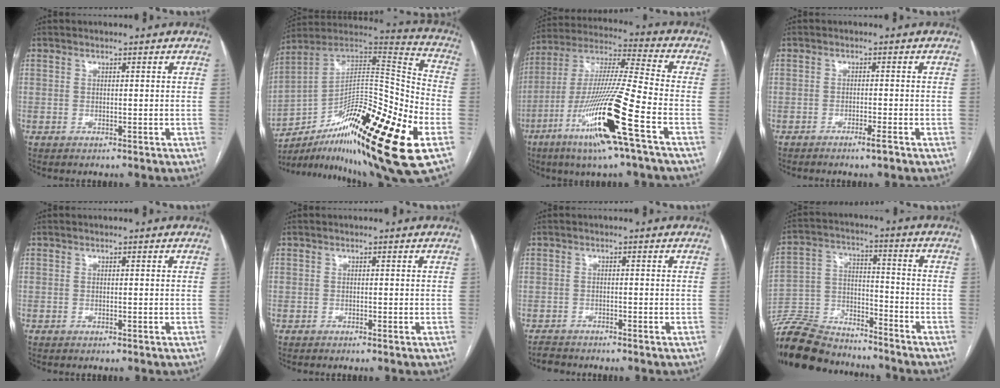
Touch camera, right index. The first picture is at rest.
{"total": 28.8, "force": [-13.0, 4.0, 25.4], "torque": [-0.367, -0.001, -0.209]}
{"total": 19.1, "force": [-8.2, -0.6, 17.2], "torque": [-0.356, -0.031, -0.160]}
{"total": 2.0, "force": [-1.5, -0.2, 1.4], "torque": [-0.025, -0.002, -0.025]}
{"total": 0.0}
{"total": 0.0}
{"total": 1.7, "force": [-1.7, 0.4, -0.4], "torque": [0.003, -0.007, -0.030]}
{"total": 16.4, "force": [-15.3, 4.5, 3.9], "torque": [-0.084, 0.019, -0.264]}